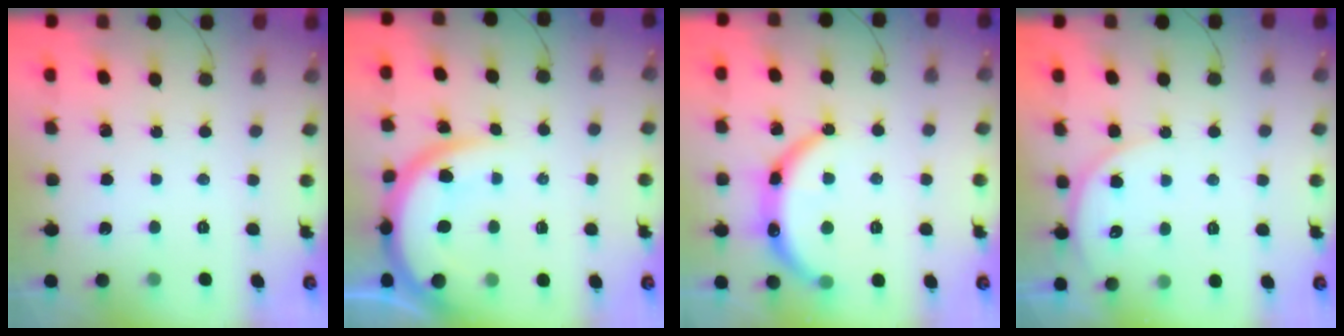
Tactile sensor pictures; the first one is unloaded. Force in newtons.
{"total": 11.9, "press": 11.8, "slide": 1.1}
{"total": 13.4, "press": 13.1, "slide": 2.5}
{"total": 7.2, "press": 7.2, "slide": 0.4}